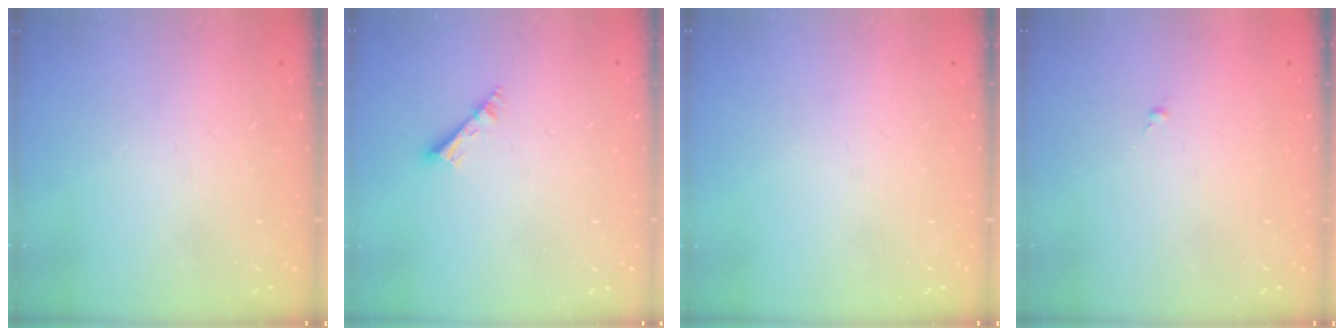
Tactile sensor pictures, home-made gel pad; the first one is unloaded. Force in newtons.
{"total": 3.9, "press": 3.8, "slide": 0.5}
{"total": 0.0}
{"total": 0.0}